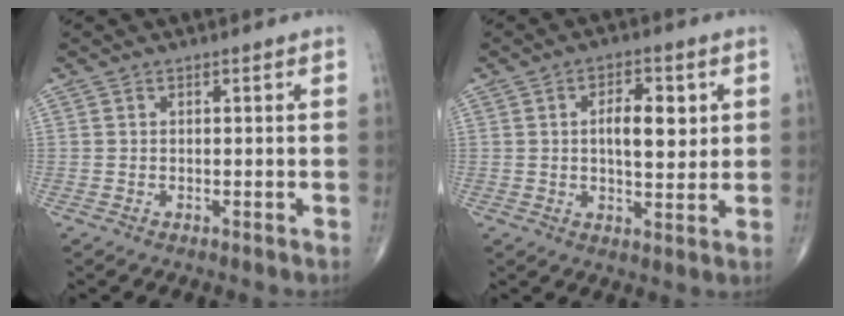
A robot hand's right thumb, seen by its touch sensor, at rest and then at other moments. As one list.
[{"total": 8.0, "force": [1.7, 3.8, 6.8], "torque": [-0.087, -0.008, 0.025]}]